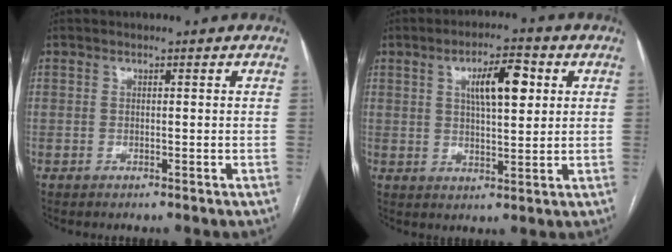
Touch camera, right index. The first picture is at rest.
{"total": 7.9, "force": [2.6, 2.3, 7.1], "torque": [-0.118, 0.012, 0.044]}